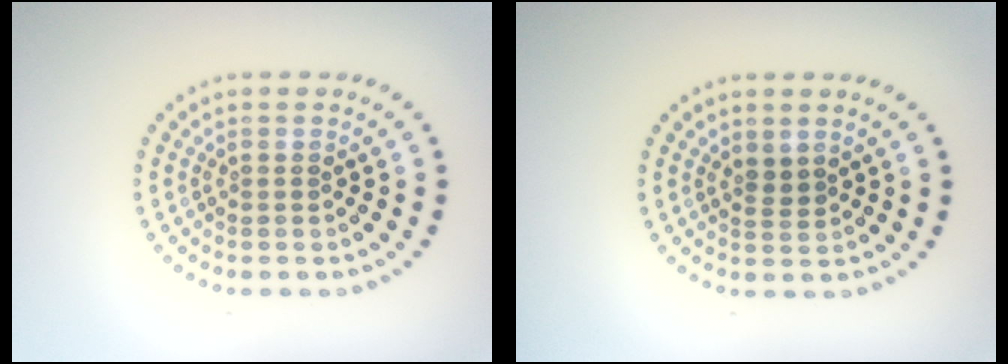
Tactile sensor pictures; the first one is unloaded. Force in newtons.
{"total": 1.2, "press": 0.9, "slide": 0.8}